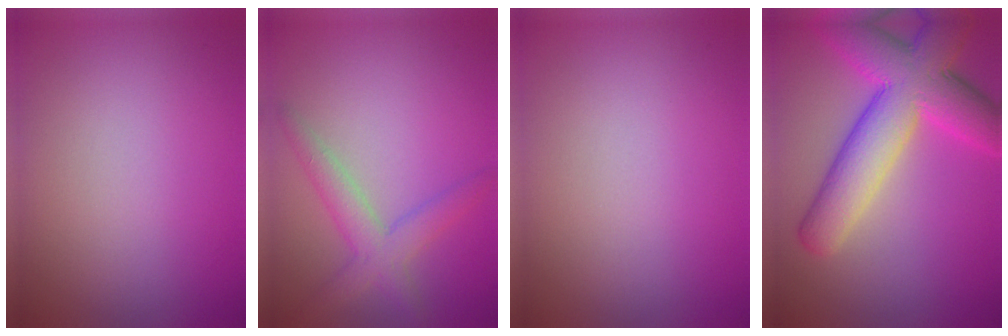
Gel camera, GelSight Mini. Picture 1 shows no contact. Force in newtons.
{"total": 3.2, "press": 3.2, "slide": 0.2}
{"total": 0.0}
{"total": 9.5, "press": 9.5, "slide": 0.4}